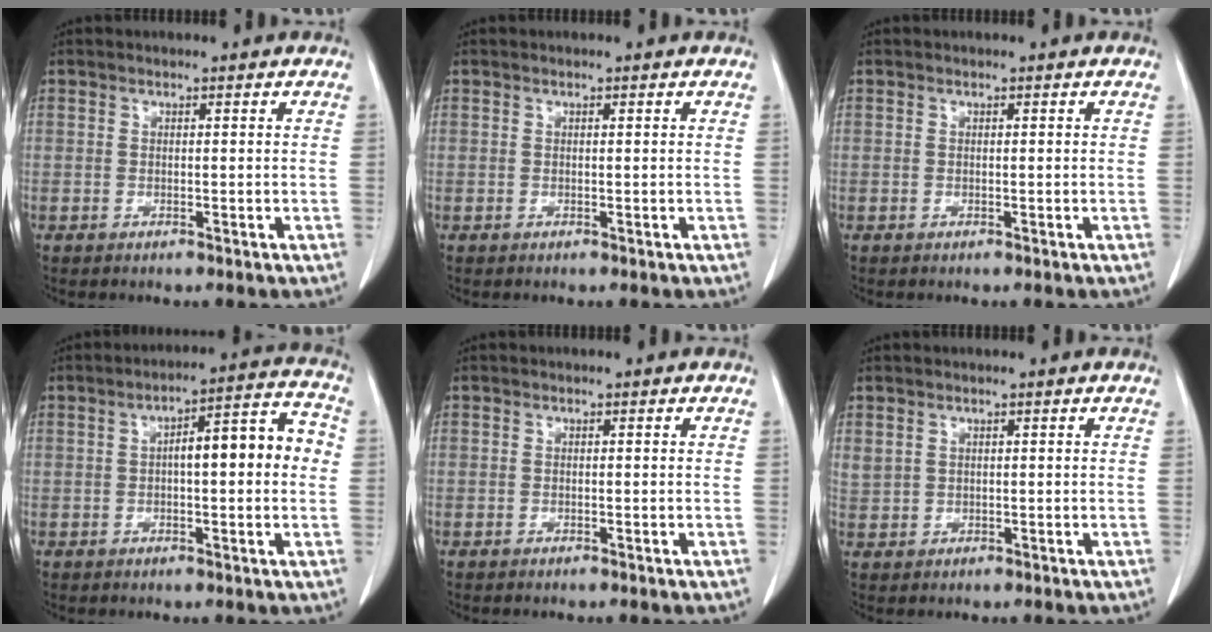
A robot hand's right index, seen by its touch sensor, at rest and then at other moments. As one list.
[{"total": 0.0}, {"total": 0.0}, {"total": 10.3, "force": [0.5, 2.3, 10.0], "torque": [-0.140, 0.037, 0.007]}, {"total": 0.0}, {"total": 1.9, "force": [1.2, 1.4, 0.5], "torque": [-0.007, 0.012, 0.030]}]